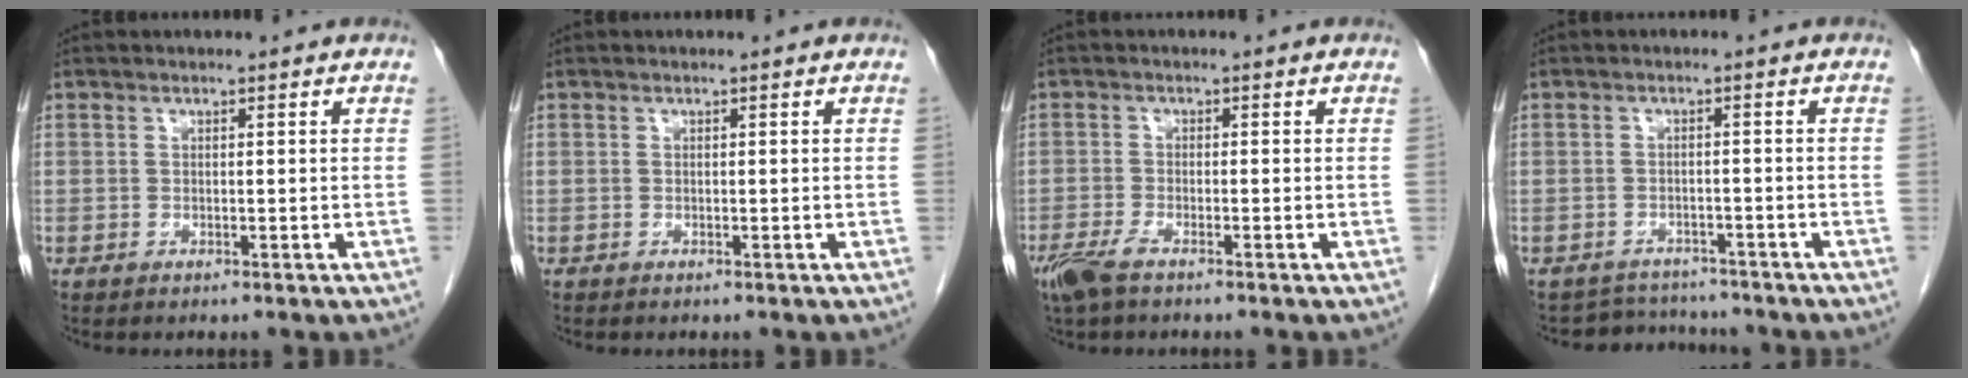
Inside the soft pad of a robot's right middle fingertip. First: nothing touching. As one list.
[{"total": 0.0}, {"total": 3.8, "force": [-2.7, 0.7, 2.6], "torque": [-0.057, -0.008, -0.055]}, {"total": 4.4, "force": [-4.1, 1.1, -0.8], "torque": [0.009, 0.014, -0.060]}]